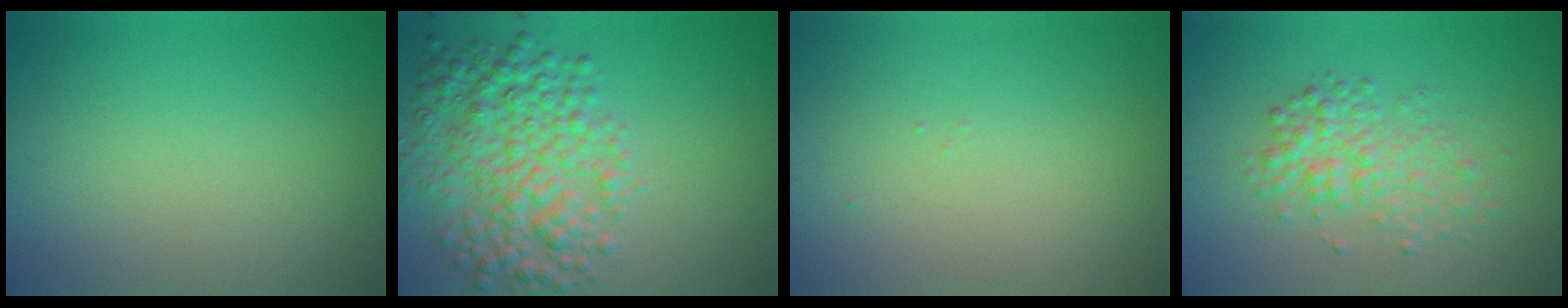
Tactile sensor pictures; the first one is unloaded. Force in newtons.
{"total": 6.6, "press": 6.6, "slide": 0.1}
{"total": 0.0}
{"total": 3.2, "press": 3.2, "slide": 0.1}